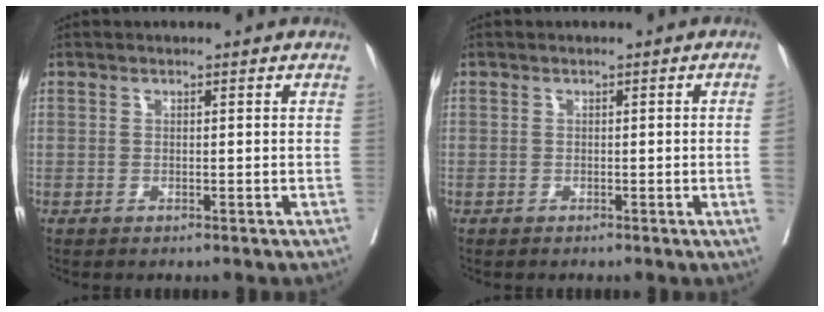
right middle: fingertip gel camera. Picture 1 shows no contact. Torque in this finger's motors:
{"motor_torque": [0.13, -1.74, -1.05, -0.21]}